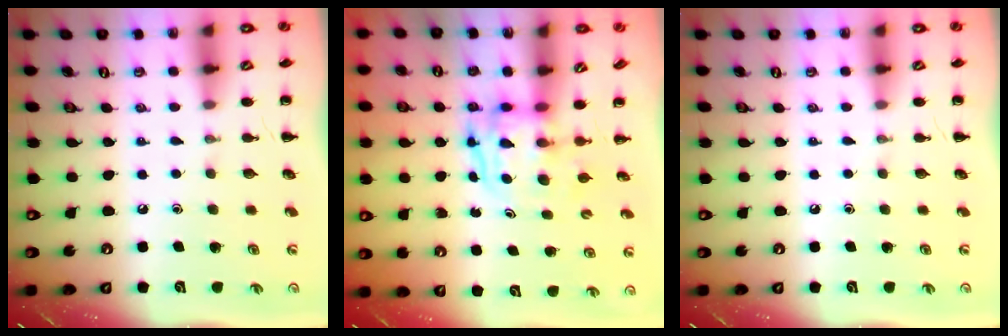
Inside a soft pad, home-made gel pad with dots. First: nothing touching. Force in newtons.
{"total": 4.0, "press": 3.9, "slide": 0.4}
{"total": 0.0}